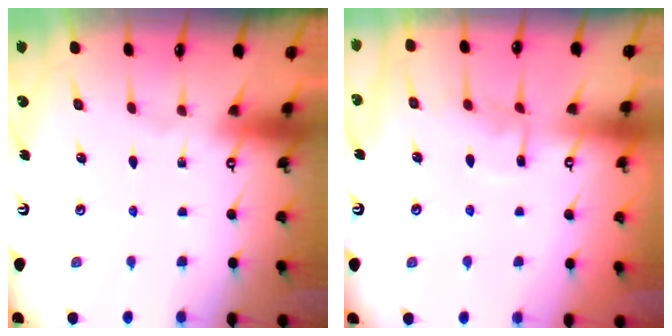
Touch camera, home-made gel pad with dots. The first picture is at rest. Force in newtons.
{"total": 6.7, "press": 6.7, "slide": 0.5}